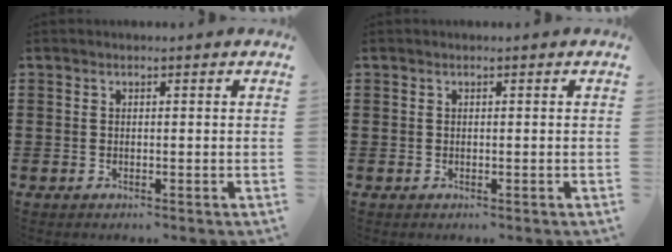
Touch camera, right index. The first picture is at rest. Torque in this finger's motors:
{"motor_torque": [-0.42, 0.02, 0.00, -0.01]}